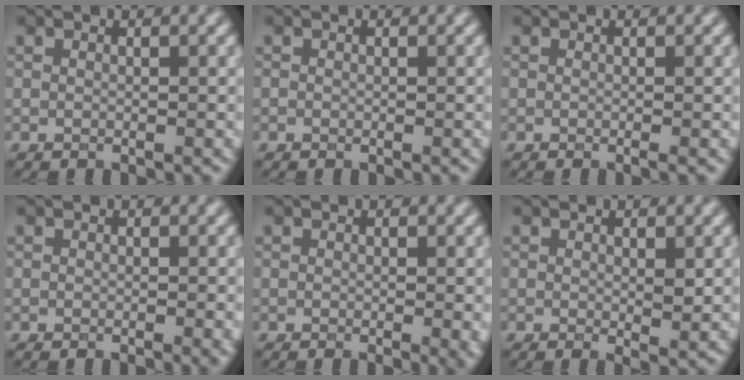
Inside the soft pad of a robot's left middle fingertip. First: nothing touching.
{"total": 0.0}
{"total": 0.6, "force": [-0.2, 0.1, 0.5], "torque": [-0.008, -0.005, -0.004]}
{"total": 0.8, "force": [-0.2, 0.1, 0.8], "torque": [-0.010, -0.003, -0.002]}
{"total": 1.5, "force": [-0.2, 0.3, 1.4], "torque": [-0.017, -0.006, -0.002]}
{"total": 1.9, "force": [0.3, 0.7, 1.7], "torque": [-0.024, -0.009, 0.008]}